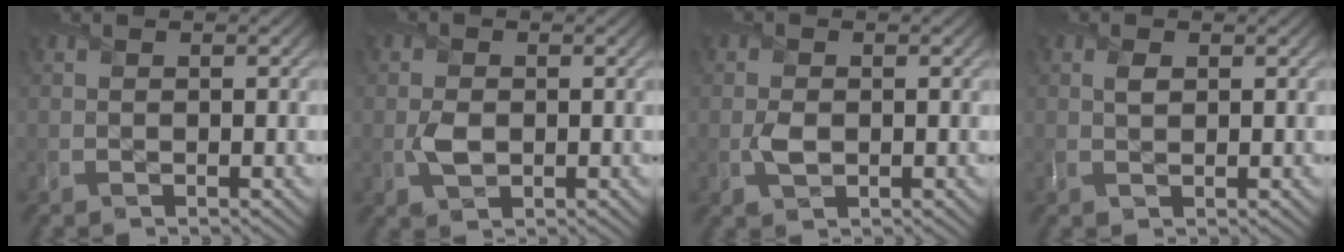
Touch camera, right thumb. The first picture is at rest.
{"total": 2.4, "force": [-0.2, 1.8, 1.6], "torque": [-0.035, -0.005, -0.004]}
{"total": 1.8, "force": [-0.2, 1.3, 1.3], "torque": [-0.030, -0.003, -0.004]}
{"total": 1.2, "force": [0.7, 0.7, 0.7], "torque": [-0.014, 0.000, 0.011]}